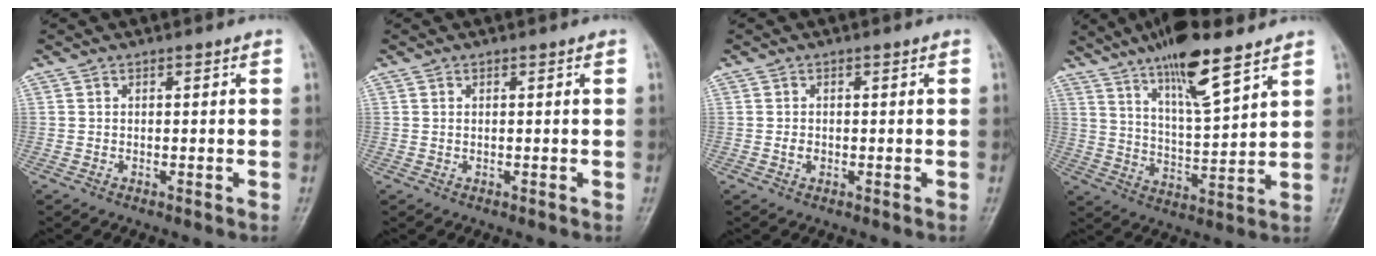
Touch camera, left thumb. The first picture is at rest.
{"total": 0.6, "force": [0.1, 0.3, 0.6], "torque": [-0.018, 0.007, 0.005]}
{"total": 1.5, "force": [-0.3, 1.1, 1.0], "torque": [-0.014, 0.003, -0.006]}
{"total": 13.9, "force": [9.2, 3.1, 9.9], "torque": [-0.159, -0.049, 0.165]}